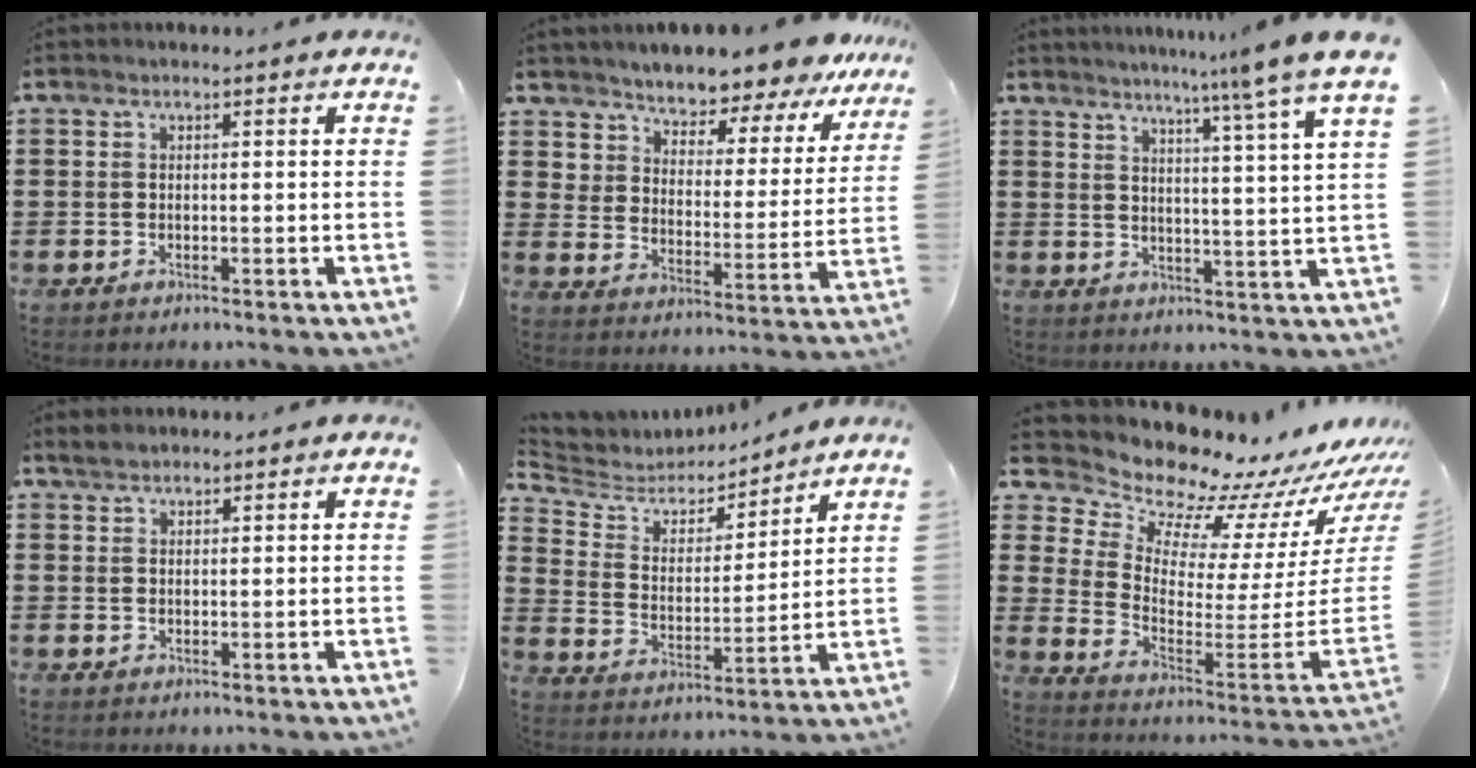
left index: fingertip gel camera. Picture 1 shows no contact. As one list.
[{"total": 5.6, "force": [5.5, 0.2, -0.6], "torque": [-0.025, -0.057, 0.095]}, {"total": 7.1, "force": [5.8, -1.9, 3.5], "torque": [-0.083, -0.042, 0.092]}, {"total": 1.8, "force": [1.6, 0.8, 0.4], "torque": [-0.011, 0.005, 0.032]}, {"total": 5.1, "force": [4.7, 1.8, 0.4], "torque": [-0.044, -0.036, 0.077]}, {"total": 7.6, "force": [7.2, 2.2, 0.7], "torque": [-0.025, -0.099, 0.107]}]